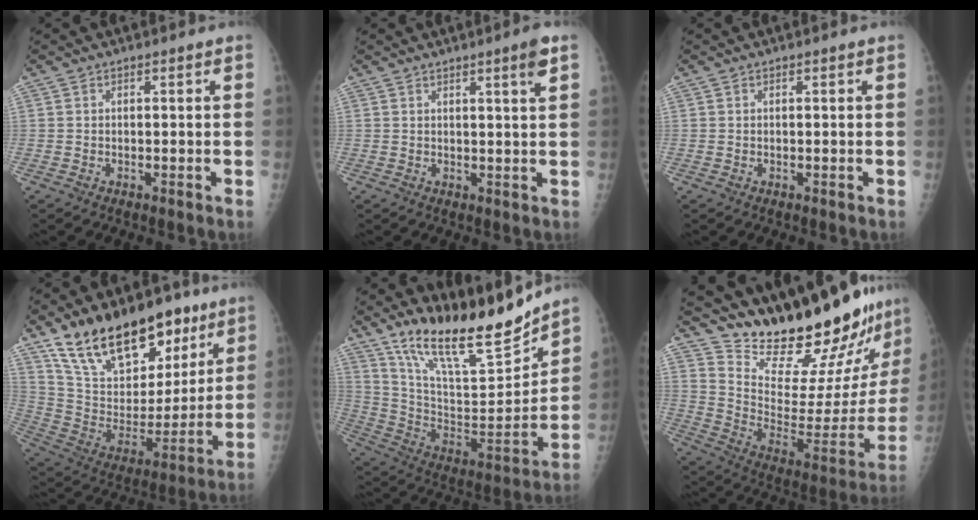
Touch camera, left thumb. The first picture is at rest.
{"total": 3.2, "force": [2.0, -0.2, 2.6], "torque": [-0.038, -0.015, 0.031]}
{"total": 0.0}
{"total": 25.5, "force": [16.8, 13.0, 14.1], "torque": [-0.197, -0.059, 0.291]}
{"total": 22.0, "force": [17.9, 5.5, 11.5], "torque": [-0.152, -0.104, 0.314]}
{"total": 28.4, "force": [25.5, 4.6, 11.6], "torque": [-0.148, -0.197, 0.369]}